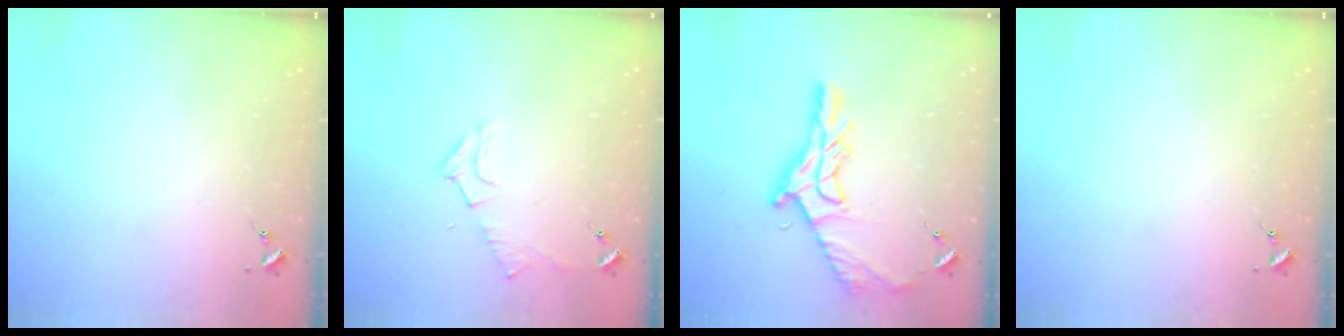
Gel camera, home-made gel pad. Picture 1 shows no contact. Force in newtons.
{"total": 5.9, "press": 5.9, "slide": 0.8}
{"total": 16.0, "press": 16.0, "slide": 1.1}
{"total": 0.0}